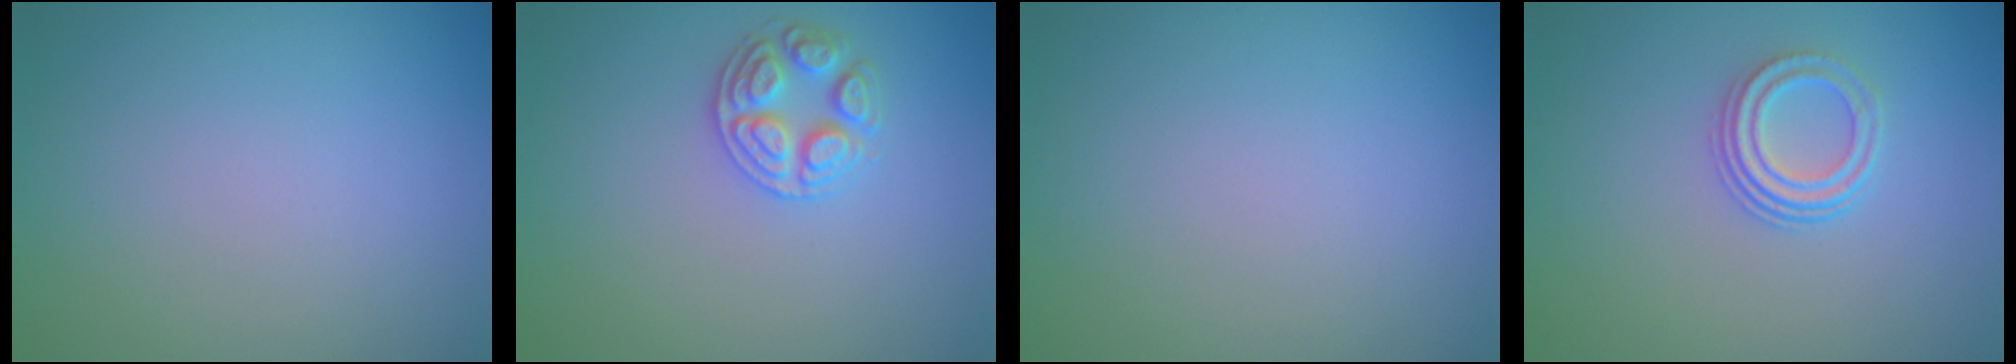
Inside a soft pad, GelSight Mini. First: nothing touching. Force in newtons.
{"total": 2.7, "press": 2.7, "slide": 0.5}
{"total": 0.0}
{"total": 2.9, "press": 2.2, "slide": 1.9}